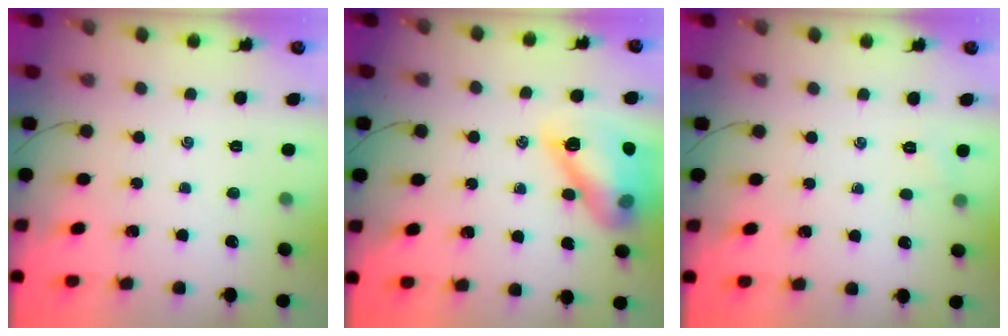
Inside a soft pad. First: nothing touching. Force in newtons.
{"total": 14.2, "press": 13.9, "slide": 3.3}
{"total": 3.6, "press": 3.4, "slide": 1.1}